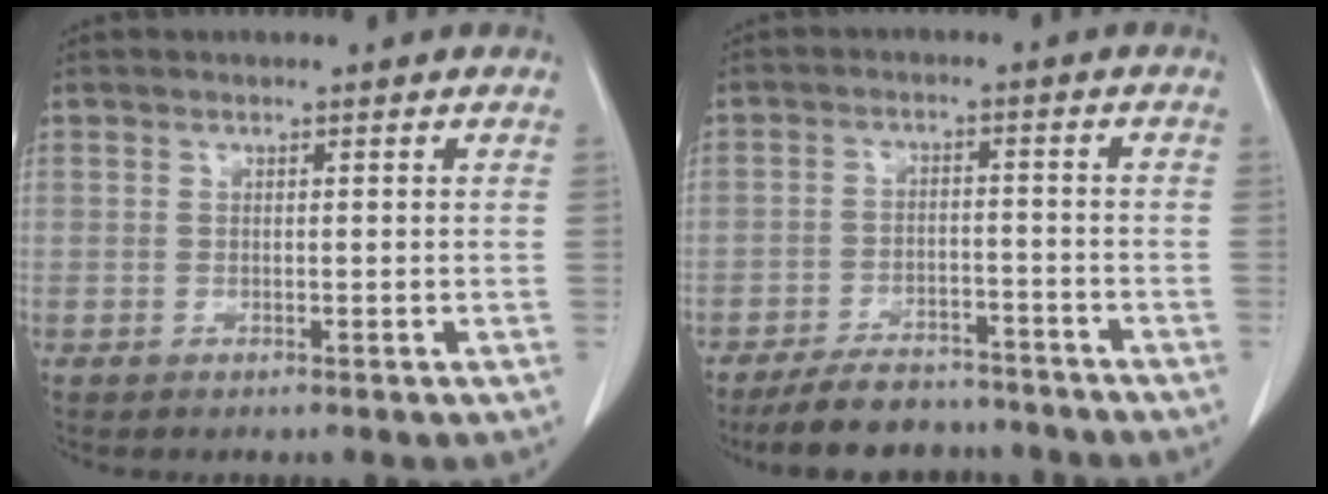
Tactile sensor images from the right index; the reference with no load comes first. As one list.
[{"total": 9.5, "force": [-8.5, 3.5, 2.6], "torque": [-0.032, 0.003, -0.129]}]